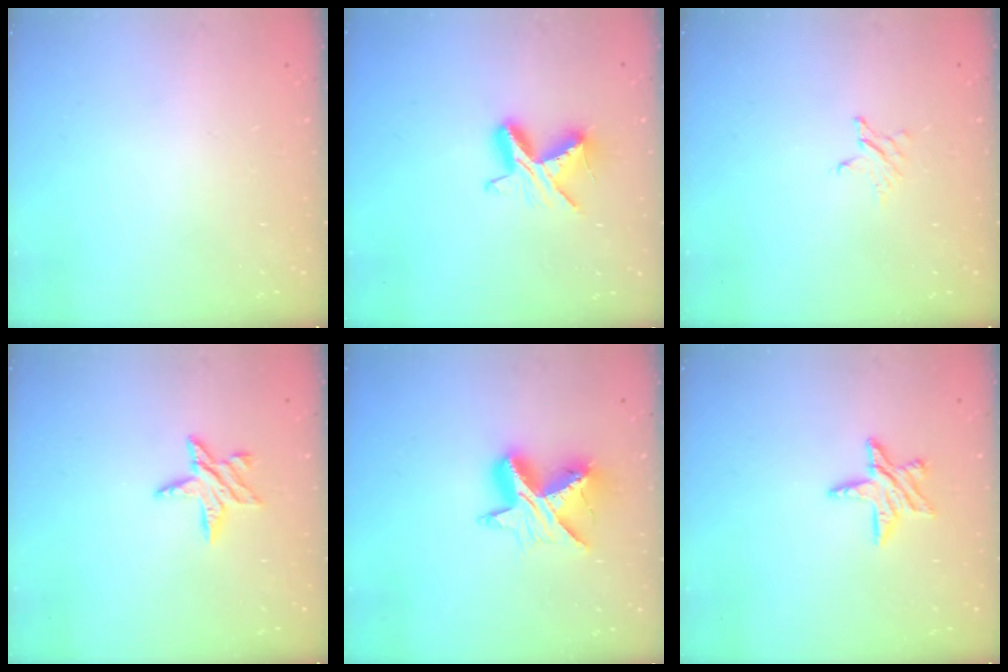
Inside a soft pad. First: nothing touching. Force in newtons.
{"total": 9.9, "press": 9.9, "slide": 0.4}
{"total": 2.5, "press": 2.5, "slide": 0.3}
{"total": 7.4, "press": 7.4, "slide": 0.1}
{"total": 10.2, "press": 10.2, "slide": 0.8}
{"total": 8.9, "press": 8.9, "slide": 0.8}